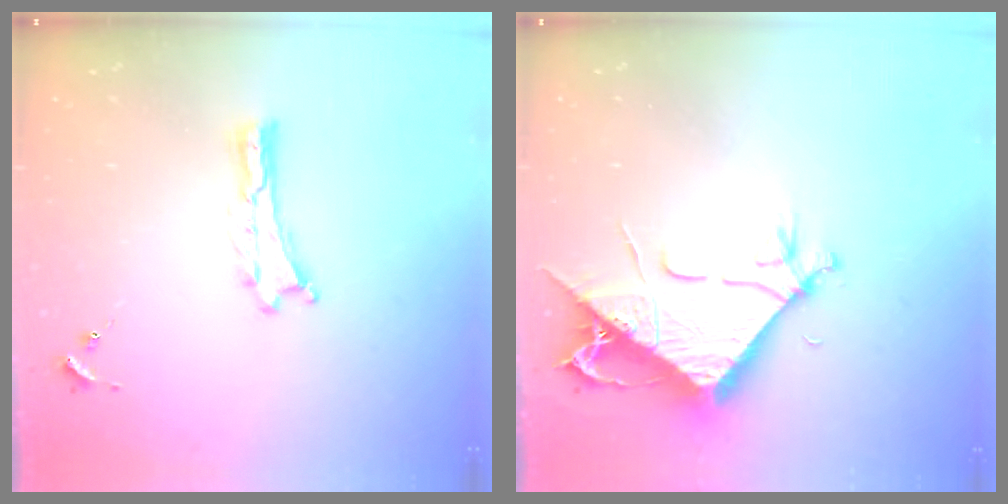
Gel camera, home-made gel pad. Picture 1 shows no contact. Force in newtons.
{"total": 9.5, "press": 9.4, "slide": 1.2}